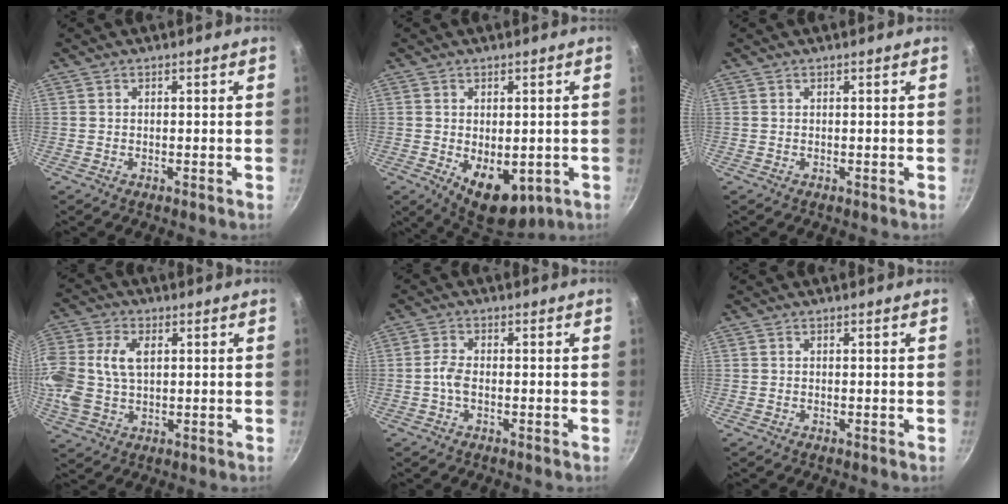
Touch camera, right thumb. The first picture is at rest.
{"total": 10.5, "force": [-2.5, 6.4, 8.0], "torque": [-0.091, -0.013, -0.019]}
{"total": 0.0}
{"total": 16.3, "force": [2.6, 11.4, 11.5], "torque": [-0.271, 0.028, 0.046]}
{"total": 3.0, "force": [-0.8, 1.5, 2.5], "torque": [-0.054, 0.012, -0.022]}
{"total": 0.0}